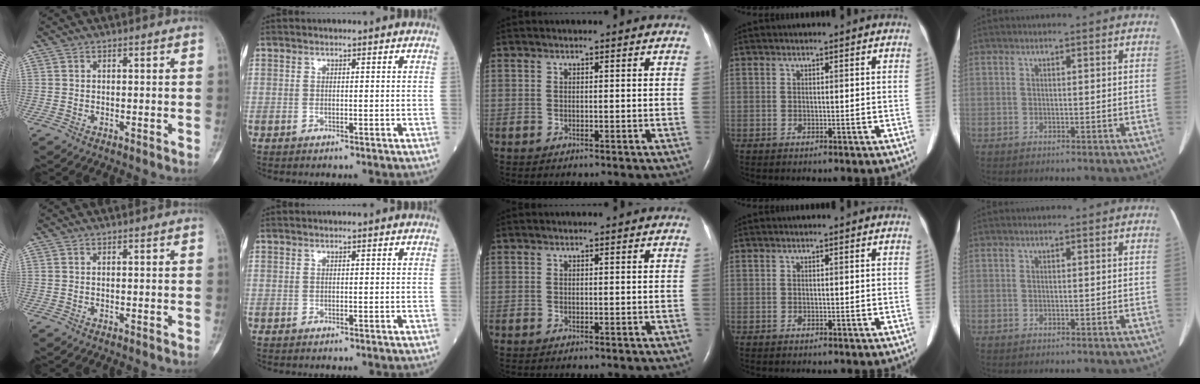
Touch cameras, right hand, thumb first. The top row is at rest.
{}